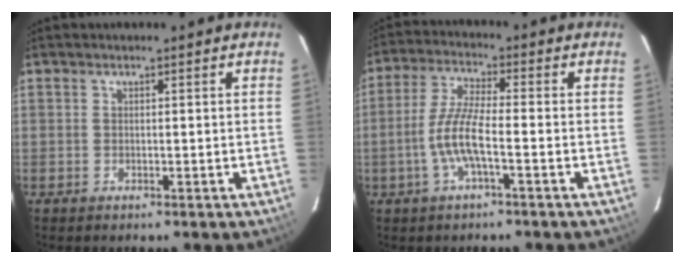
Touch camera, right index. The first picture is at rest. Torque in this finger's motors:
{"motor_torque": [0.86, -0.47, 0.49, 0.16]}